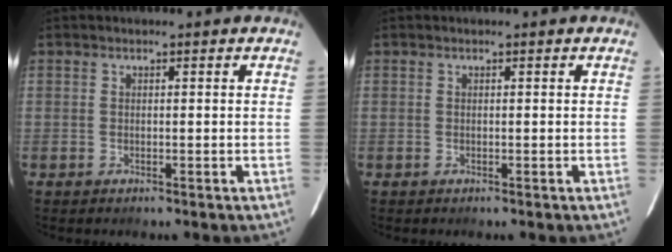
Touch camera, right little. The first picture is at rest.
{"total": 0.0}